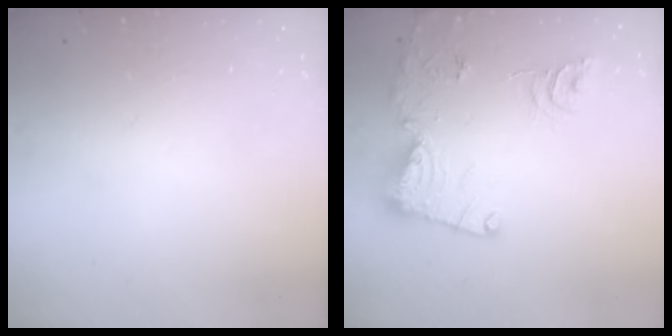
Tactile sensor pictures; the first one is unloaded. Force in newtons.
{"total": 16.2, "press": 16.2, "slide": 1.1}